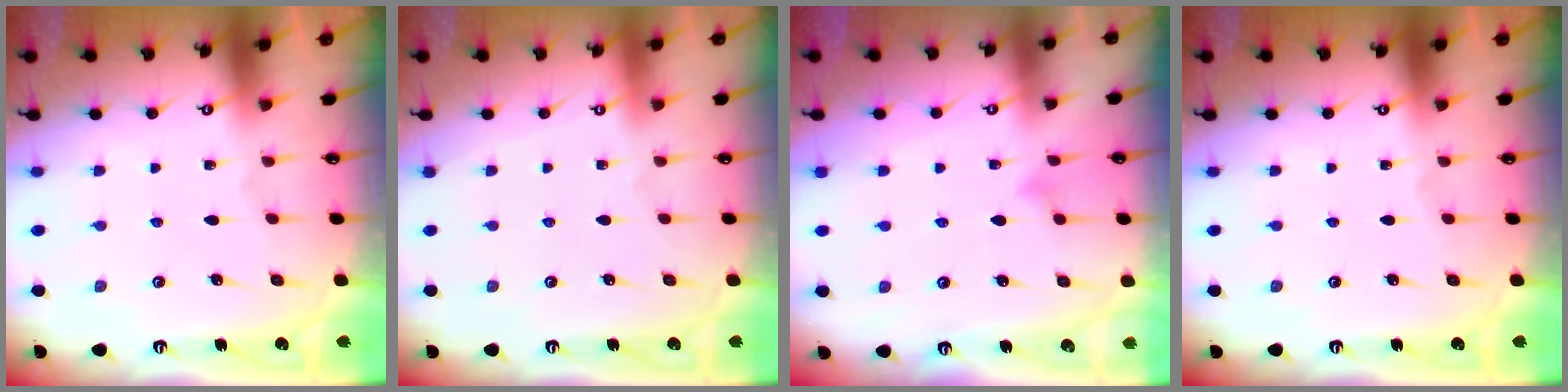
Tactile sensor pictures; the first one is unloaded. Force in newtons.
{"total": 4.0, "press": 4.0, "slide": 0.1}
{"total": 4.7, "press": 4.7, "slide": 0.5}
{"total": 0.0}